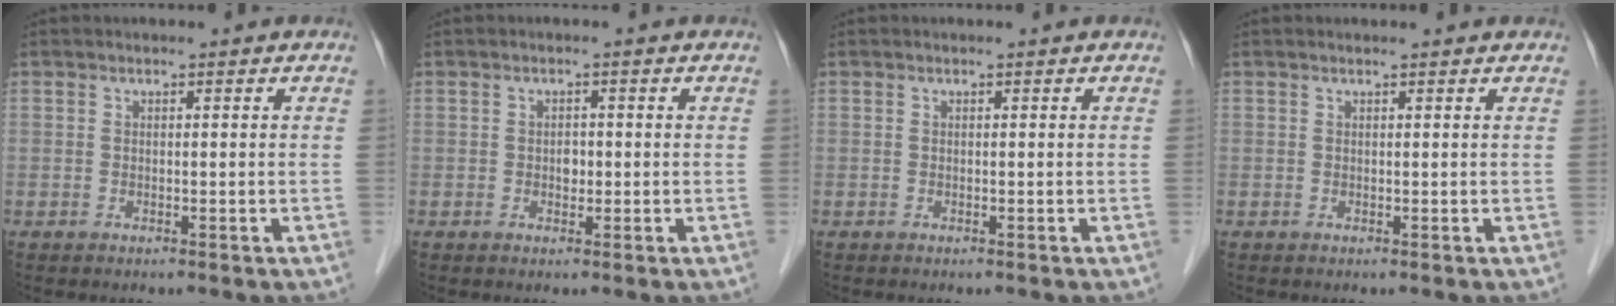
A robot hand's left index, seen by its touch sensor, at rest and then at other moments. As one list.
[{"total": 1.3, "force": [-0.2, 1.0, 0.9], "torque": [-0.014, 0.003, -0.001]}, {"total": 0.0}, {"total": 1.5, "force": [1.5, 0.1, 0.4], "torque": [-0.013, 0.010, 0.017]}]